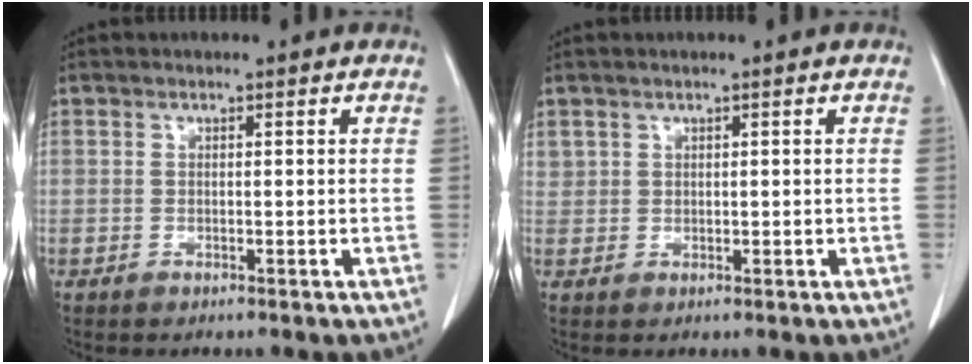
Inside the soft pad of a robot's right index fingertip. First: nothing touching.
{"total": 1.3, "force": [0.8, 1.0, 0.2], "torque": [0.002, 0.004, 0.015]}